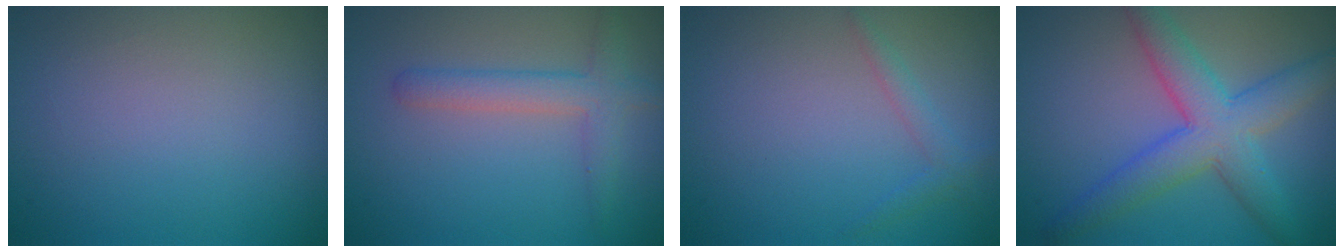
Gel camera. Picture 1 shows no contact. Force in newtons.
{"total": 2.8, "press": 2.8, "slide": 0.1}
{"total": 1.4, "press": 1.4, "slide": 0.1}
{"total": 6.3, "press": 6.3, "slide": 0.1}